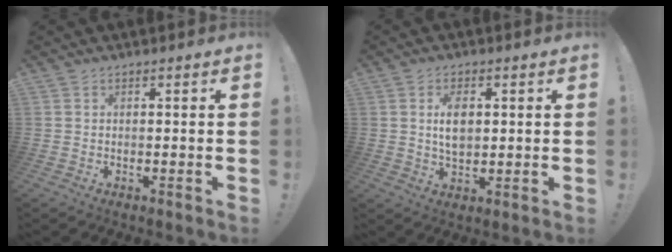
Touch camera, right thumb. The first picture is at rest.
{"total": 6.6, "force": [1.1, 4.1, 5.1], "torque": [-0.086, 0.002, 0.017]}